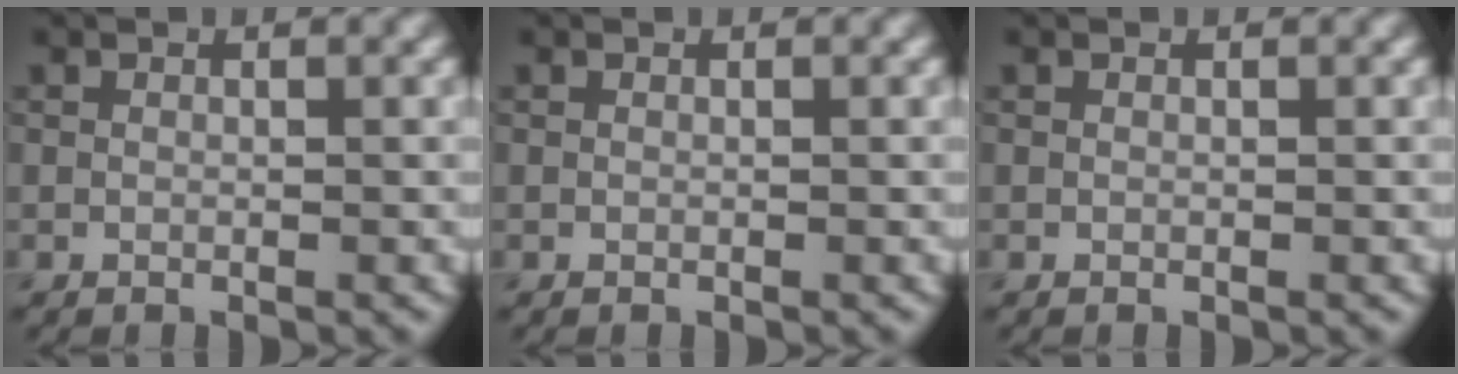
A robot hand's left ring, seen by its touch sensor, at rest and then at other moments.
{"total": 0.0}
{"total": 0.0}